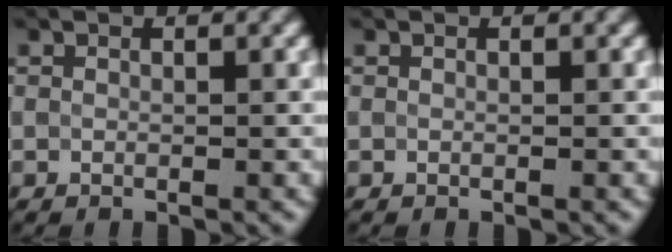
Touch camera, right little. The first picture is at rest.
{"total": 0.0}